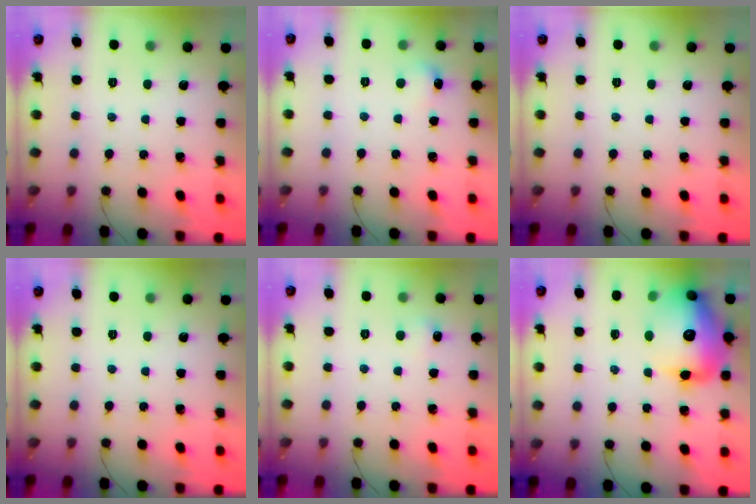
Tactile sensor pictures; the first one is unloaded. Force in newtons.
{"total": 5.2, "press": 5.0, "slide": 1.4}
{"total": 0.0}
{"total": 0.0}
{"total": 4.2, "press": 3.9, "slide": 1.3}
{"total": 20.7, "press": 20.4, "slide": 3.5}